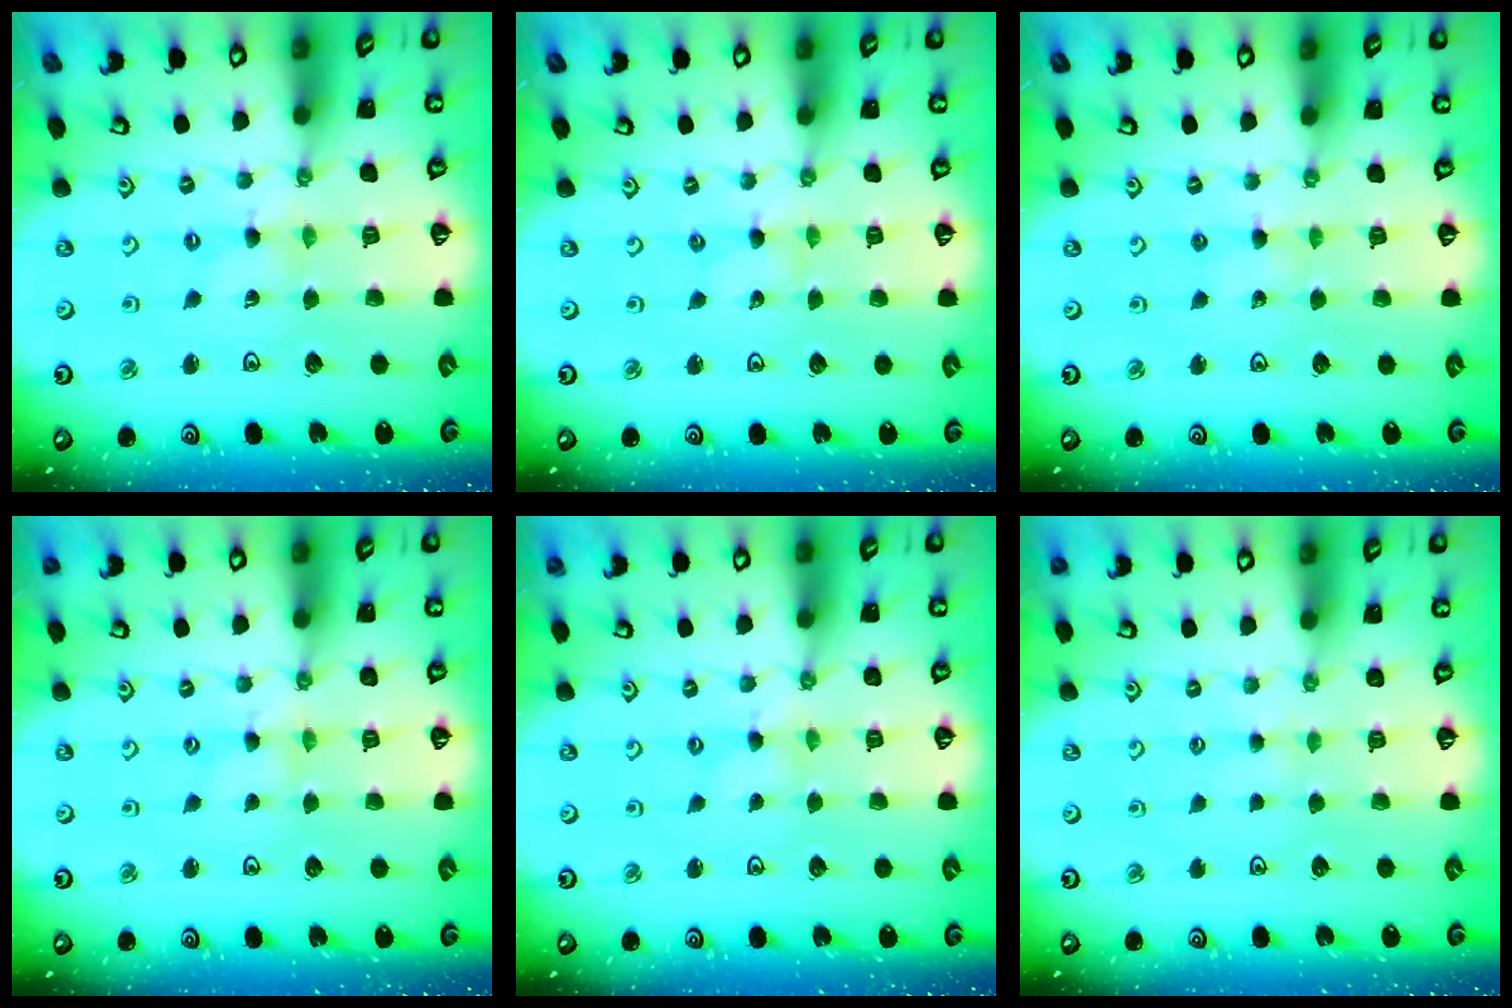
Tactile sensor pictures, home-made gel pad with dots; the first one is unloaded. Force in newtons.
{"total": 0.0}
{"total": 2.4, "press": 2.3, "slide": 0.3}
{"total": 1.1, "press": 1.1, "slide": 0.1}
{"total": 0.0}
{"total": 2.3, "press": 2.3, "slide": 0.3}